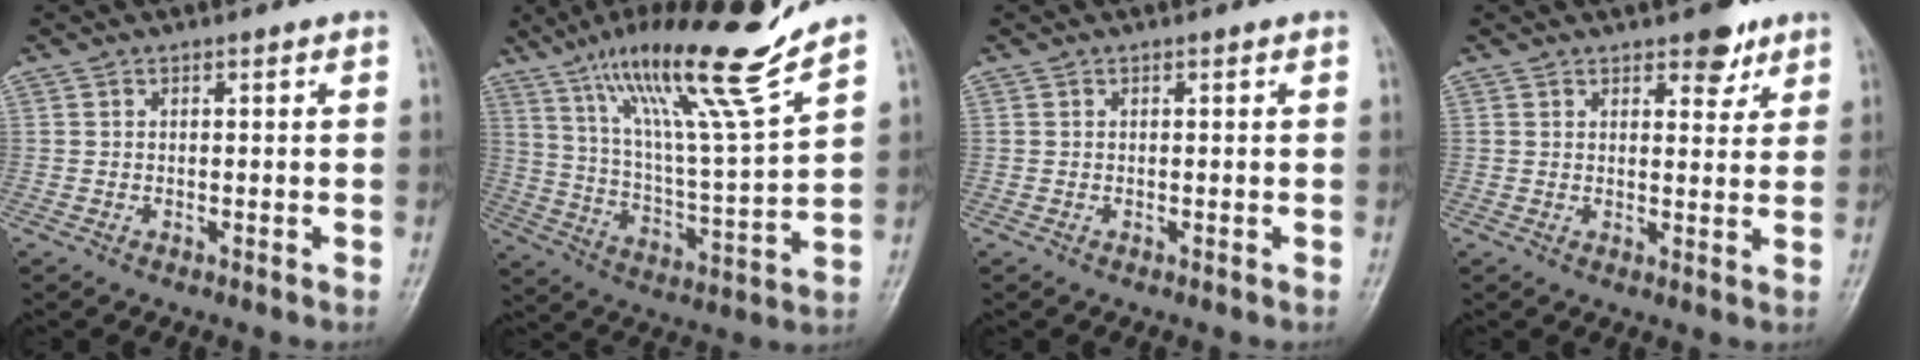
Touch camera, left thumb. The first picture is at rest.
{"total": 20.5, "force": [14.2, 1.4, 14.7], "torque": [-0.231, -0.067, 0.248]}
{"total": 0.0}
{"total": 4.9, "force": [3.3, 2.5, 2.7], "torque": [-0.012, -0.017, 0.044]}